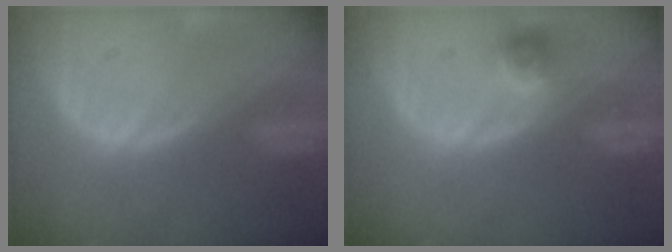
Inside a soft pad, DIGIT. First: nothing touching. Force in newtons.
{"total": 2.2, "press": 2.2, "slide": 0.2}